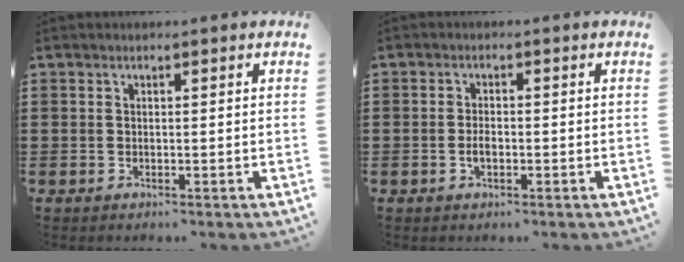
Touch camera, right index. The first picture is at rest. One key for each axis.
{"total": 1.9, "fx": -0.6, "fy": 0.9, "fz": 1.5, "tx": -0.030, "ty": 0.001, "tz": -0.011}